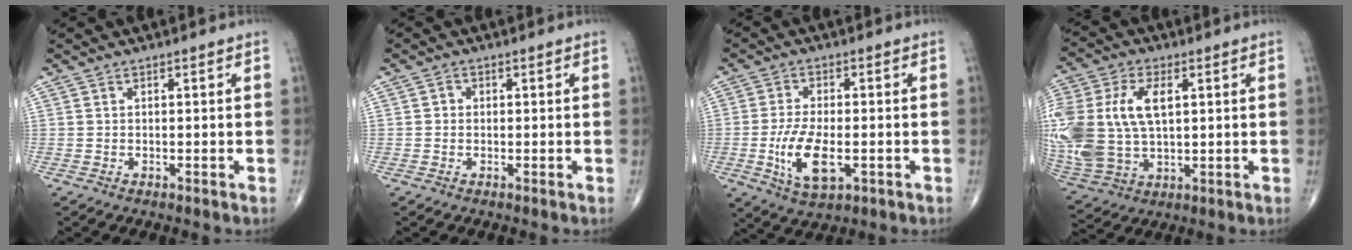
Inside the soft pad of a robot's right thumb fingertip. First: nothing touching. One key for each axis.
{"total": 1.2, "fx": -0.1, "fy": 1.1, "fz": 0.4, "tx": 0.000, "ty": 0.004, "tz": -0.004}
{"total": 9.8, "fx": -2.4, "fy": 4.6, "fz": 8.4, "tx": -0.161, "ty": -0.003, "tz": -0.037}
{"total": 22.6, "fx": 3.3, "fy": 13.9, "fz": 17.5, "tx": -0.427, "ty": 0.009, "tz": 0.074}